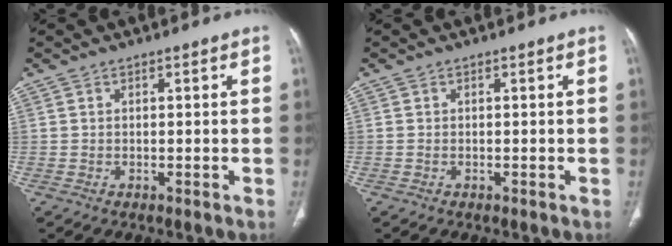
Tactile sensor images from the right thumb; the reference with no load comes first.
{"total": 0.0}